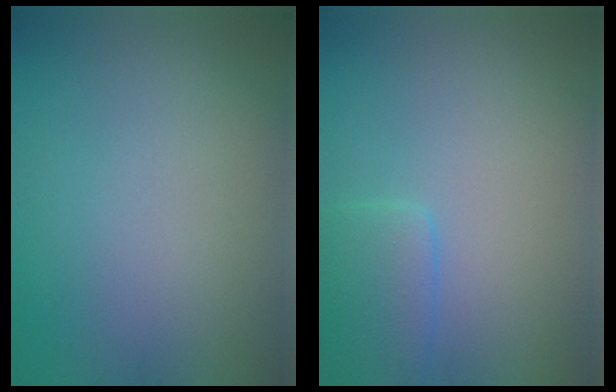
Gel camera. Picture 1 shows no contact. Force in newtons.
{"total": 2.6, "press": 2.5, "slide": 0.2}